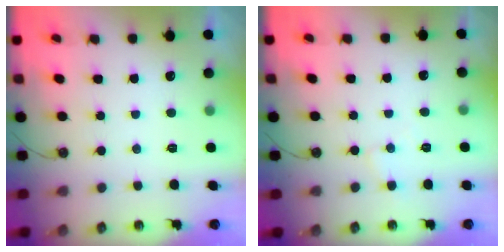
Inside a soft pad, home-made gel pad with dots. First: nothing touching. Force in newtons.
{"total": 4.2, "press": 4.1, "slide": 0.7}